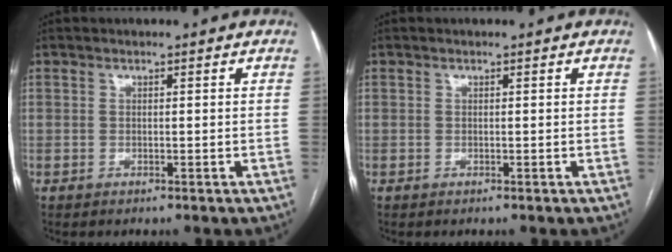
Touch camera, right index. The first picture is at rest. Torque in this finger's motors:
{"motor_torque": [-0.01, 0.01, 0.00, 0.00]}